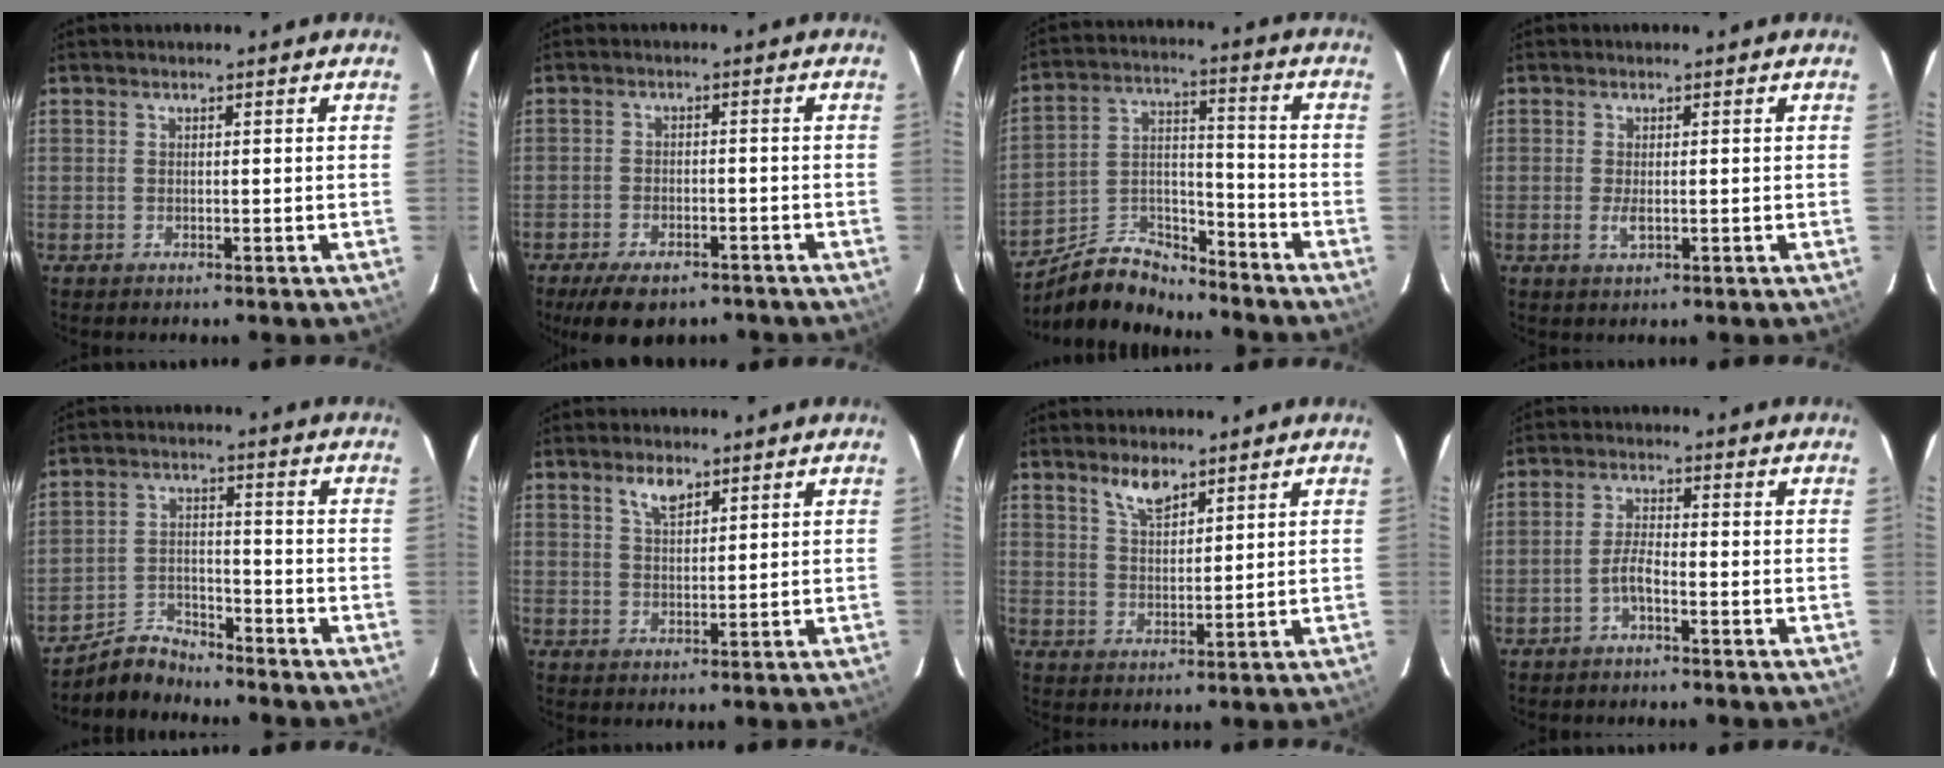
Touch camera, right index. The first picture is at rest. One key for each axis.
{"total": 10.0, "fx": -7.4, "fy": 4.3, "fz": 5.1, "tx": -0.113, "ty": -0.010, "tz": -0.108}
{"total": 12.0, "fx": -10.0, "fy": 4.8, "fz": 4.6, "tx": -0.097, "ty": 0.033, "tz": -0.176}
{"total": 2.0, "fx": -0.4, "fy": 0.8, "fz": 1.8, "tx": -0.035, "ty": -0.004, "tz": -0.006}
{"total": 6.4, "fx": -6.1, "fy": 1.8, "fz": 0.4, "tx": -0.014, "ty": 0.022, "tz": -0.113}
{"total": 3.8, "fx": 2.5, "fy": 1.7, "fz": 2.4, "tx": -0.040, "ty": 0.004, "tz": 0.046}
{"total": 5.0, "fx": 3.7, "fy": 1.8, "fz": 2.8, "tx": -0.047, "ty": -0.001, "tz": 0.071}
{"total": 3.0, "fx": -1.8, "fy": 0.5, "fz": 2.3, "tx": -0.054, "ty": 0.009, "tz": -0.036}